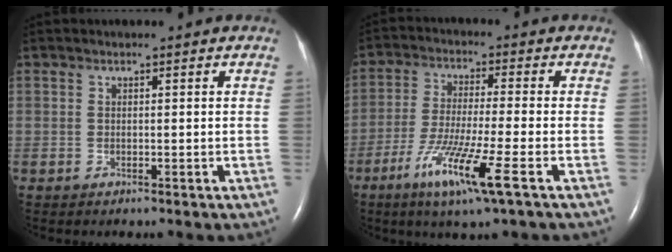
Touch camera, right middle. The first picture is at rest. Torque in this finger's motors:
{"motor_torque": [1.34, -0.80, 0.30, 0.16]}